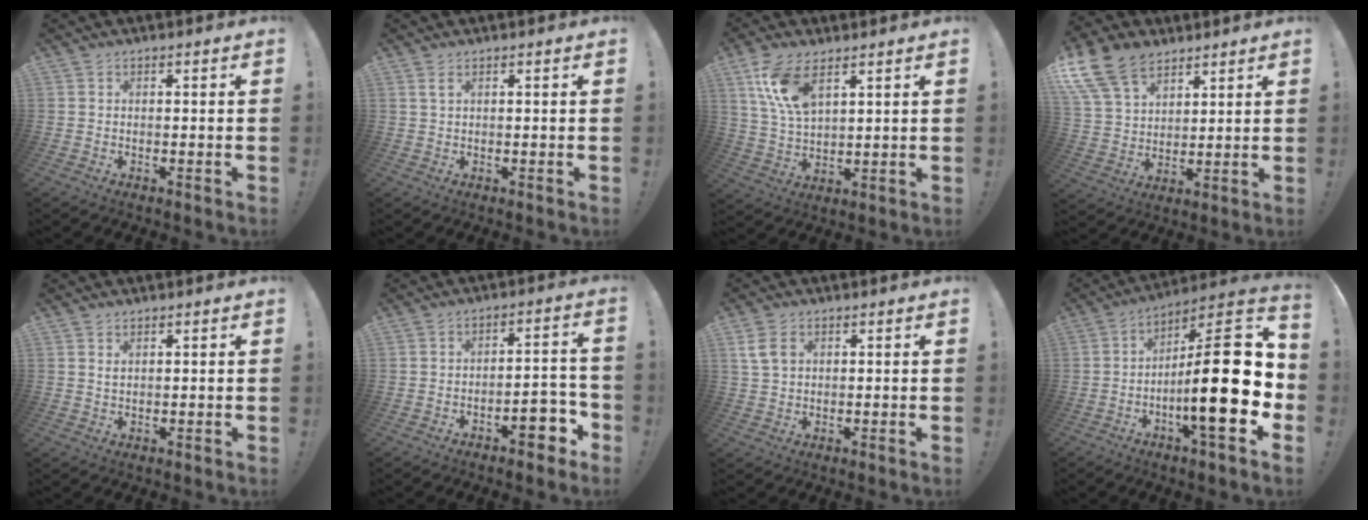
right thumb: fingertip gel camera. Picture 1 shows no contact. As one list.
[{"total": 1.6, "force": [0.8, 0.3, 1.4], "torque": [-0.023, -0.002, 0.012]}, {"total": 11.8, "force": [6.3, 5.6, 8.3], "torque": [-0.173, -0.017, 0.117]}, {"total": 15.3, "force": [9.5, 9.6, 7.2], "torque": [-0.149, -0.050, 0.184]}, {"total": 1.5, "force": [1.2, 0.7, 0.7], "torque": [0.001, -0.006, 0.018]}, {"total": 8.7, "force": [-5.0, 3.5, 6.1], "torque": [-0.065, 0.028, -0.085]}, {"total": 5.6, "force": [1.9, 3.7, 3.7], "torque": [-0.065, -0.002, 0.037]}, {"total": 25.3, "force": [-3.7, 6.1, 24.2], "torque": [-0.397, 0.019, -0.061]}]